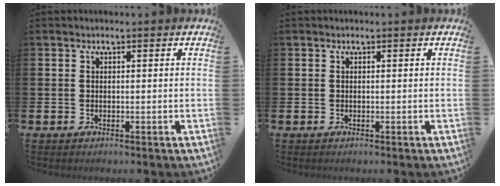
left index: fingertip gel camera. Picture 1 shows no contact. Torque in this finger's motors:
{"motor_torque": [0.01, 0.01, -0.02, 0.00]}